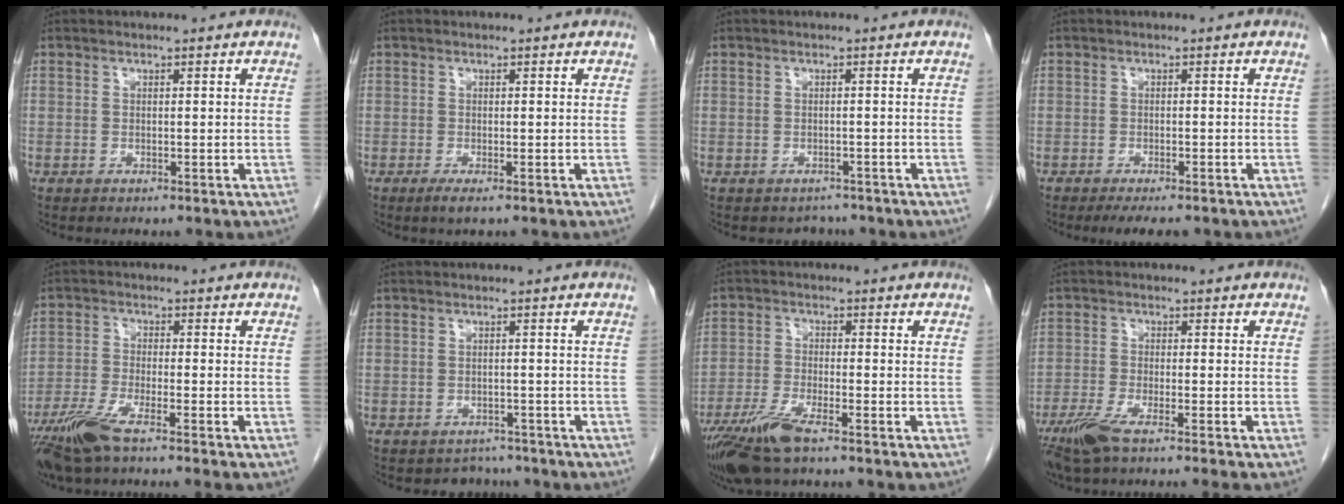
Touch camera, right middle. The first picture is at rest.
{"total": 1.4, "force": [-0.8, 0.0, 1.2], "torque": [-0.024, -0.007, -0.015]}
{"total": 2.5, "force": [-2.1, 1.3, 0.0], "torque": [-0.008, 0.001, -0.029]}
{"total": 4.3, "force": [-3.4, 1.2, 2.3], "torque": [-0.031, -0.009, -0.049]}
{"total": 7.0, "force": [-5.2, 0.2, 4.8], "torque": [-0.101, -0.020, -0.105]}
{"total": 3.3, "force": [-2.9, 1.4, -0.5], "torque": [0.001, 0.007, -0.041]}
{"total": 8.1, "force": [-5.6, 1.2, 5.7], "torque": [-0.119, -0.019, -0.105]}
{"total": 6.7, "force": [-5.0, -0.2, 4.4], "torque": [-0.079, -0.018, -0.092]}